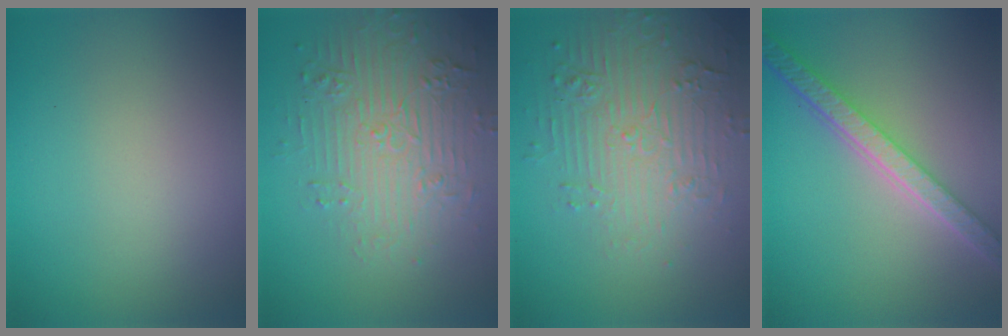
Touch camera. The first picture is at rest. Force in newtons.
{"total": 4.7, "press": 4.2, "slide": 2.3}
{"total": 5.0, "press": 3.5, "slide": 3.5}
{"total": 5.7, "press": 4.3, "slide": 3.7}